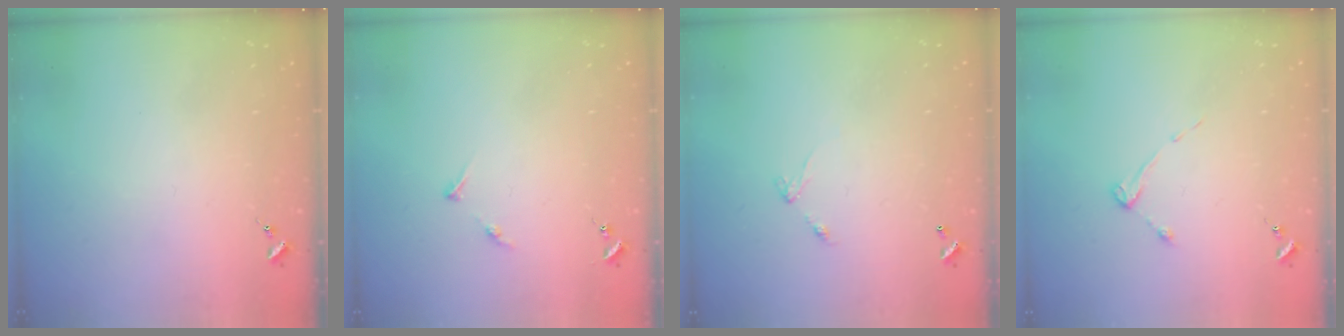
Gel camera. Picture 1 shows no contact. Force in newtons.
{"total": 4.0, "press": 3.9, "slide": 0.5}
{"total": 4.3, "press": 4.3, "slide": 0.3}
{"total": 3.0, "press": 3.0, "slide": 0.4}